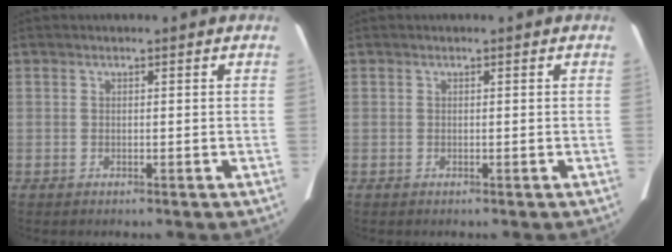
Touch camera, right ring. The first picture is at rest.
{"total": 0.0}